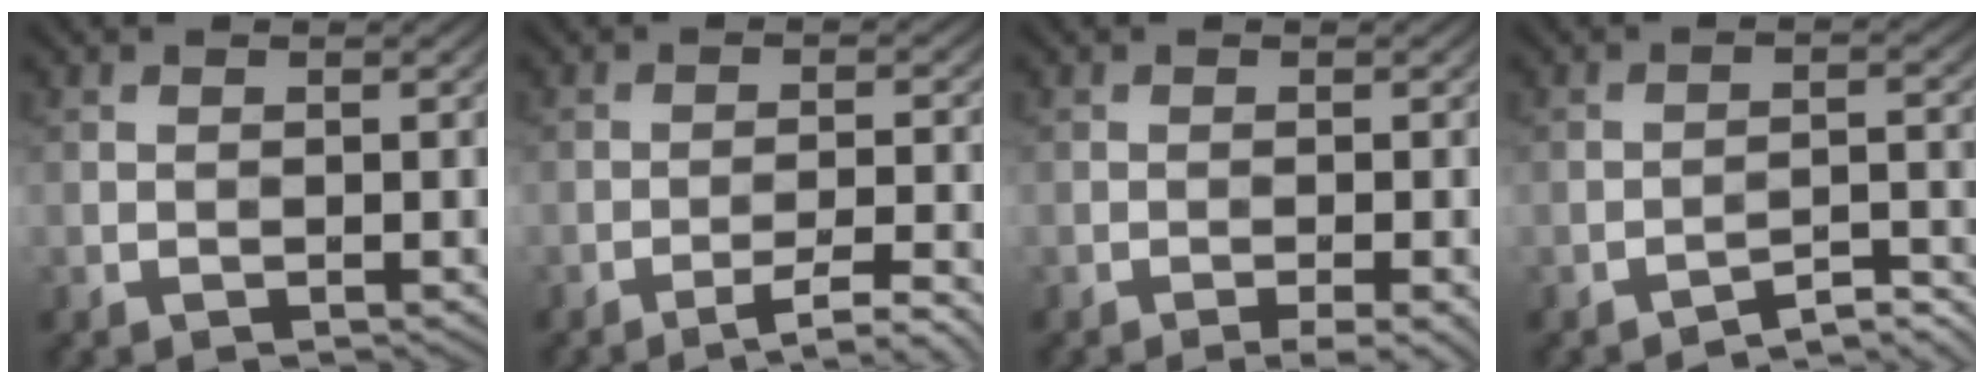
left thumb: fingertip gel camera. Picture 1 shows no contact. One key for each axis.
{"total": 4.6, "fx": -3.0, "fy": 0.6, "fz": 3.3, "tx": -0.057, "ty": 0.009, "tz": -0.048}
{"total": 2.5, "fx": -1.4, "fy": 0.3, "fz": 2.1, "tx": -0.028, "ty": 0.006, "tz": -0.022}
{"total": 4.2, "fx": -3.8, "fy": 0.5, "fz": 1.6, "tx": -0.019, "ty": 0.013, "tz": -0.057}